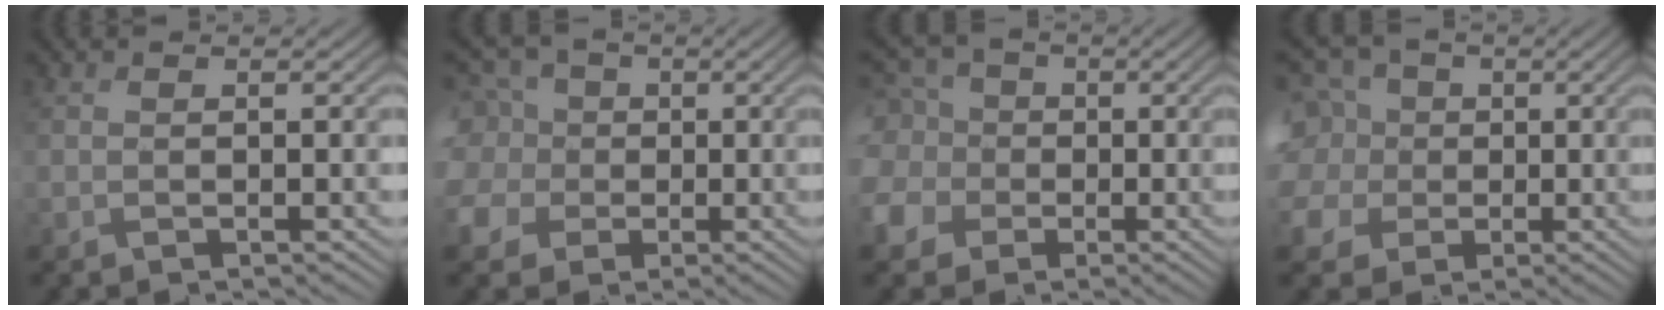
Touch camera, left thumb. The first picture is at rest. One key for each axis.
{"total": 9.8, "fx": -0.4, "fy": 8.8, "fz": 4.2, "tx": -0.166, "ty": 0.002, "tz": -0.032}
{"total": 9.1, "fx": -0.9, "fy": 8.2, "fz": 4.0, "tx": -0.148, "ty": -0.004, "tz": -0.031}
{"total": 12.9, "fx": 0.7, "fy": 11.3, "fz": 6.2, "tx": -0.221, "ty": 0.013, "tz": -0.010}